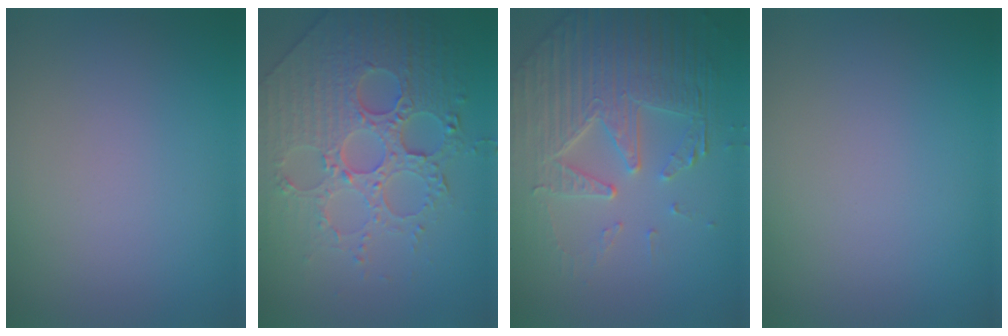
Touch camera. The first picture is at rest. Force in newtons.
{"total": 8.1, "press": 6.0, "slide": 5.4}
{"total": 7.1, "press": 5.2, "slide": 4.8}
{"total": 0.0}